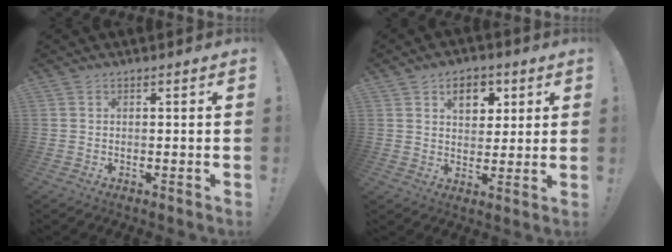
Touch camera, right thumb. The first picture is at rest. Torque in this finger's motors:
{"motor_torque": [-0.39, 0.62, 0.33, 0.53, 0.00]}